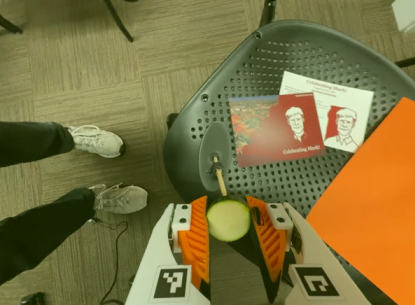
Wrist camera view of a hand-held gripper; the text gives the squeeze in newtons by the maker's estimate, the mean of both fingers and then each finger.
{"total": 13.7, "left": 14.7, "right": 12.8}